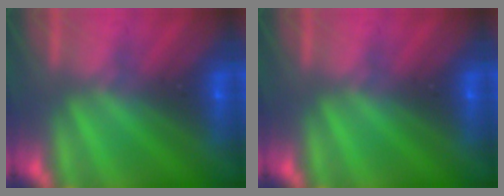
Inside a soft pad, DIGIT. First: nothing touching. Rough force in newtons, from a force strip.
{"total": 0.0}